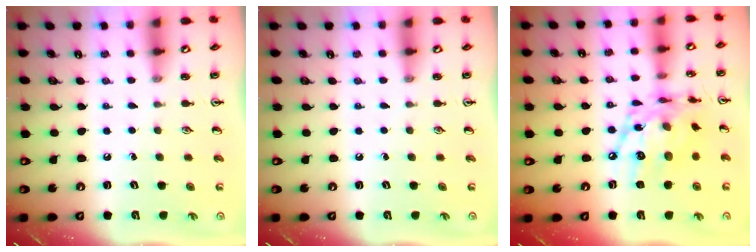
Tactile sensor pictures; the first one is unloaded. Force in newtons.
{"total": 0.0}
{"total": 14.9, "press": 14.9, "slide": 0.8}